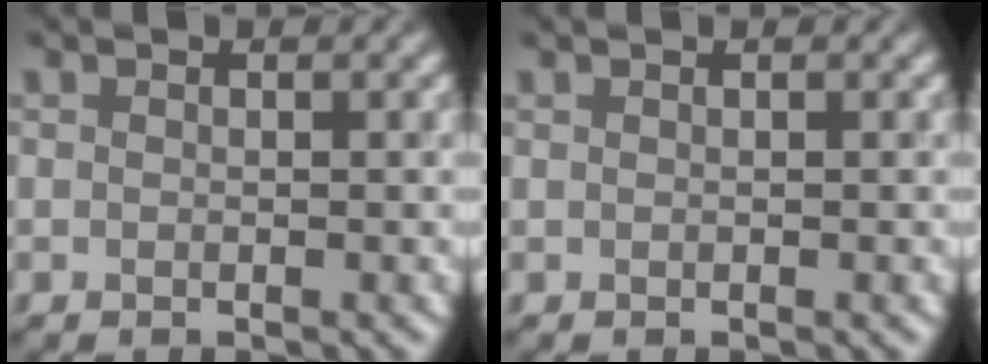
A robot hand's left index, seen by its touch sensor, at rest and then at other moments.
{"total": 0.0}